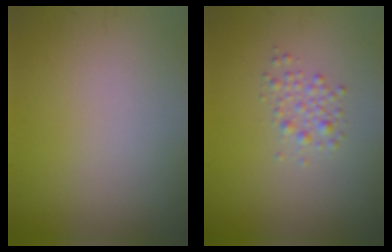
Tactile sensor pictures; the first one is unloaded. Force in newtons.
{"total": 1.5, "press": 1.5, "slide": 0.0}